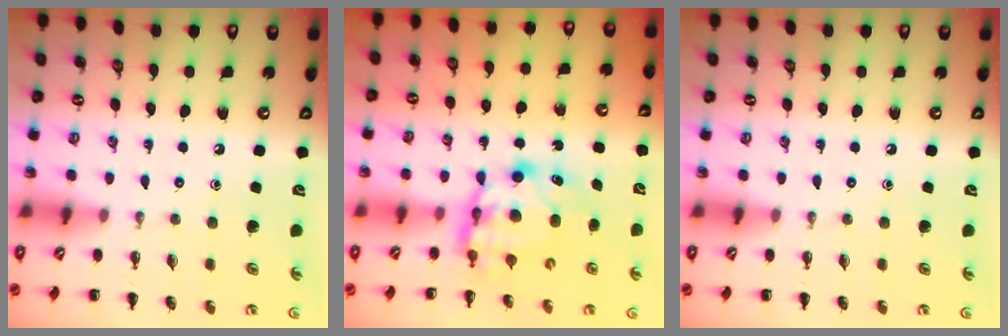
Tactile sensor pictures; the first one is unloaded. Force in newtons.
{"total": 6.5, "press": 6.4, "slide": 0.8}
{"total": 0.0}